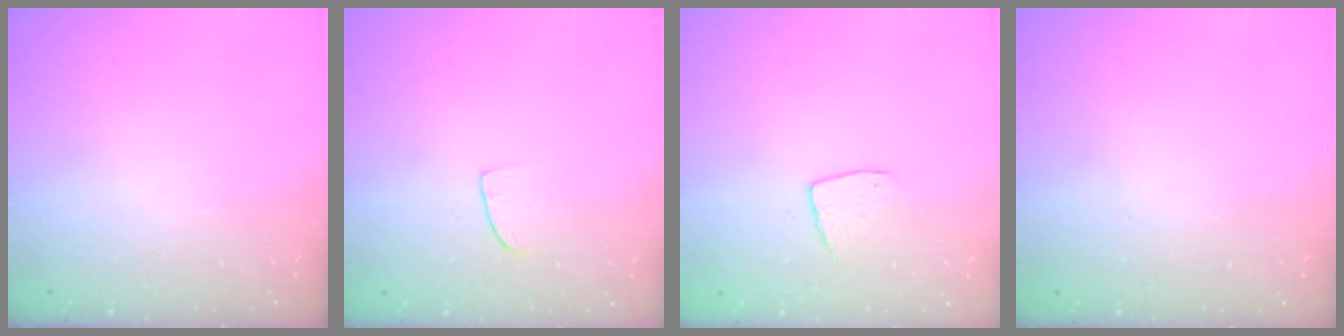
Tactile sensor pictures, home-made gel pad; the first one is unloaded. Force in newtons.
{"total": 5.2, "press": 5.2, "slide": 0.3}
{"total": 6.0, "press": 6.0, "slide": 0.3}
{"total": 0.0}